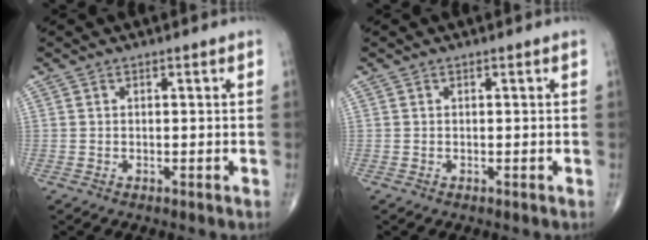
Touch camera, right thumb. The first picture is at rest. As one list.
[{"total": 0.0}]